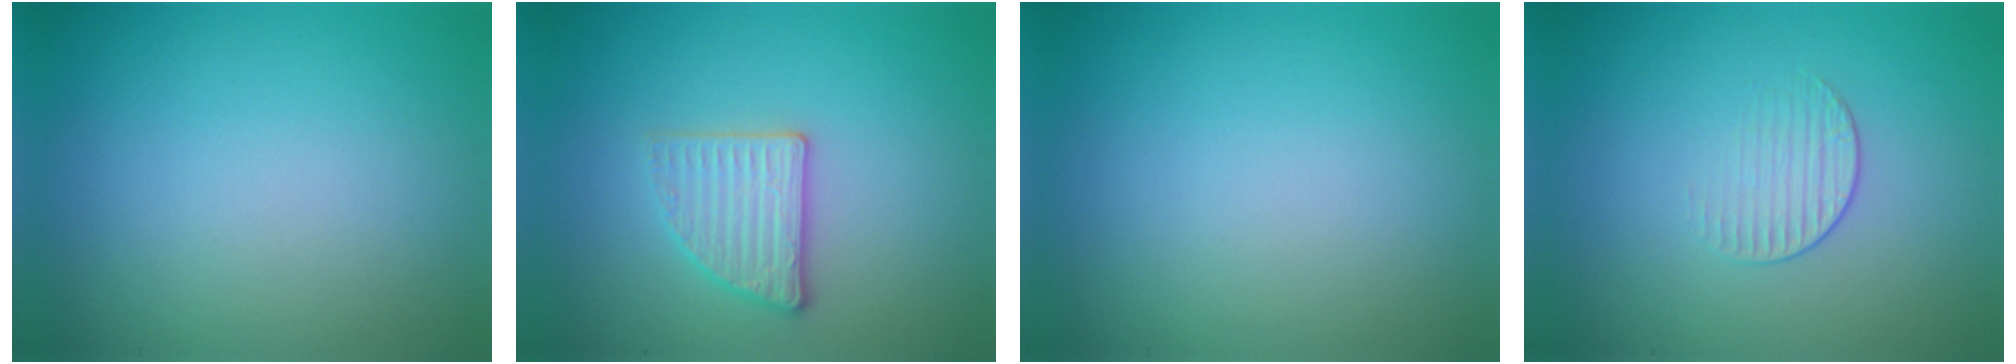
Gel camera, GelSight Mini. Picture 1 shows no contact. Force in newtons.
{"total": 2.7, "press": 2.6, "slide": 0.8}
{"total": 0.0}
{"total": 1.5, "press": 0.7, "slide": 1.3}